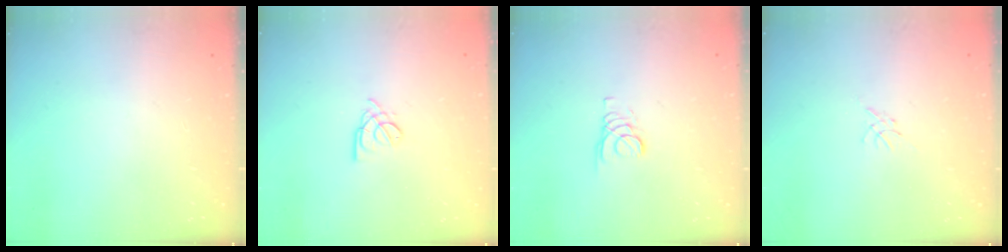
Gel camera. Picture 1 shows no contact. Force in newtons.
{"total": 3.0, "press": 2.9, "slide": 0.5}
{"total": 1.6, "press": 1.6, "slide": 0.2}
{"total": 0.0}